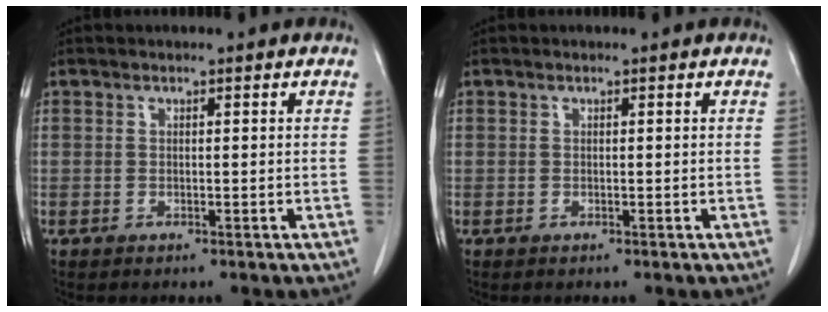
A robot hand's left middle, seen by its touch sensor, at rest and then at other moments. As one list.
[{"total": 0.0}]